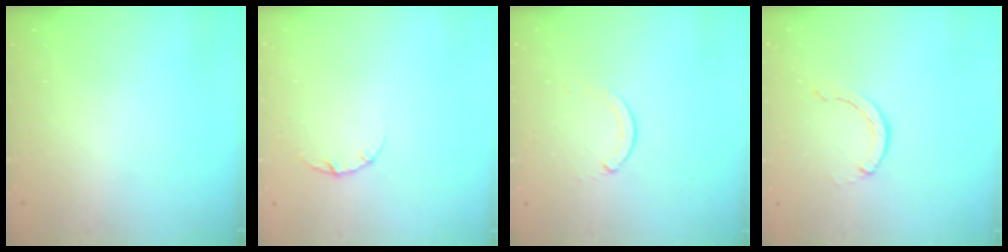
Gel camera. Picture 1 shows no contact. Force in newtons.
{"total": 2.6, "press": 2.6, "slide": 0.3}
{"total": 0.0}
{"total": 0.0}